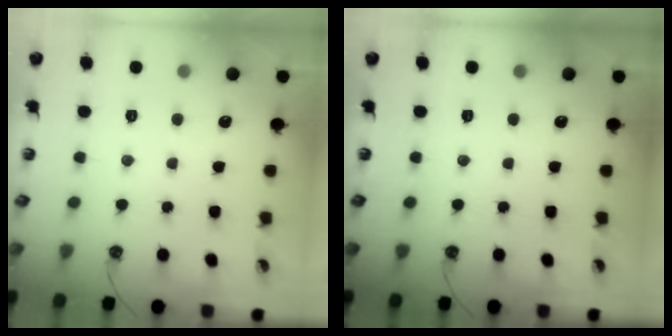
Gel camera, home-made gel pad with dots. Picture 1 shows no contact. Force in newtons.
{"total": 0.0}